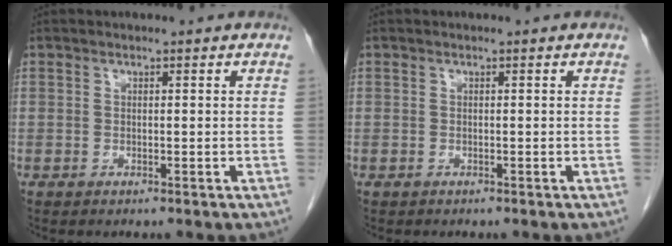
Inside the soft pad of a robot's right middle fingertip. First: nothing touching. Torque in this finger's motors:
{"motor_torque": [0.02, 0.01, -0.02, -0.01]}